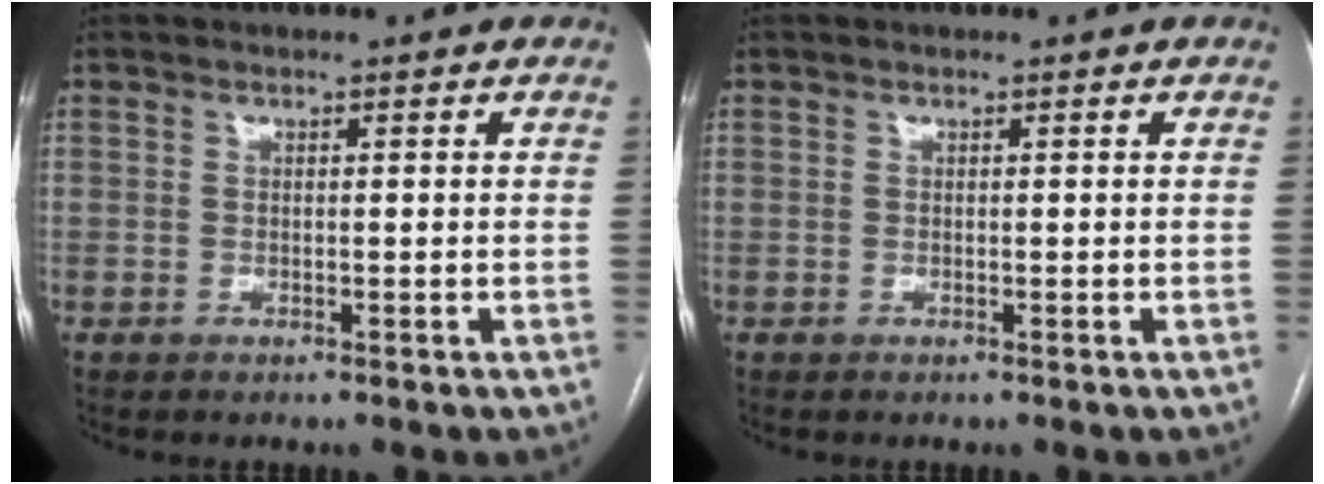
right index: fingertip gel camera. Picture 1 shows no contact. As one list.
[{"total": 0.0}]